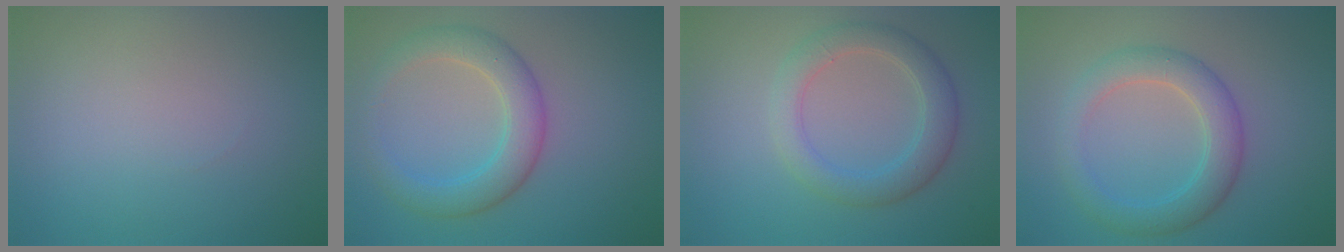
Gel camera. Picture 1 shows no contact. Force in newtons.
{"total": 4.5, "press": 4.5, "slide": 0.1}
{"total": 3.8, "press": 3.8, "slide": 0.2}
{"total": 4.3, "press": 4.3, "slide": 0.2}